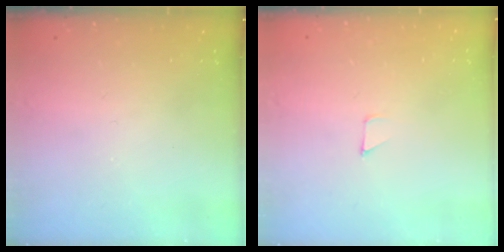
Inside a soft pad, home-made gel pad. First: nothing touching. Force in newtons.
{"total": 2.7, "press": 2.7, "slide": 0.2}